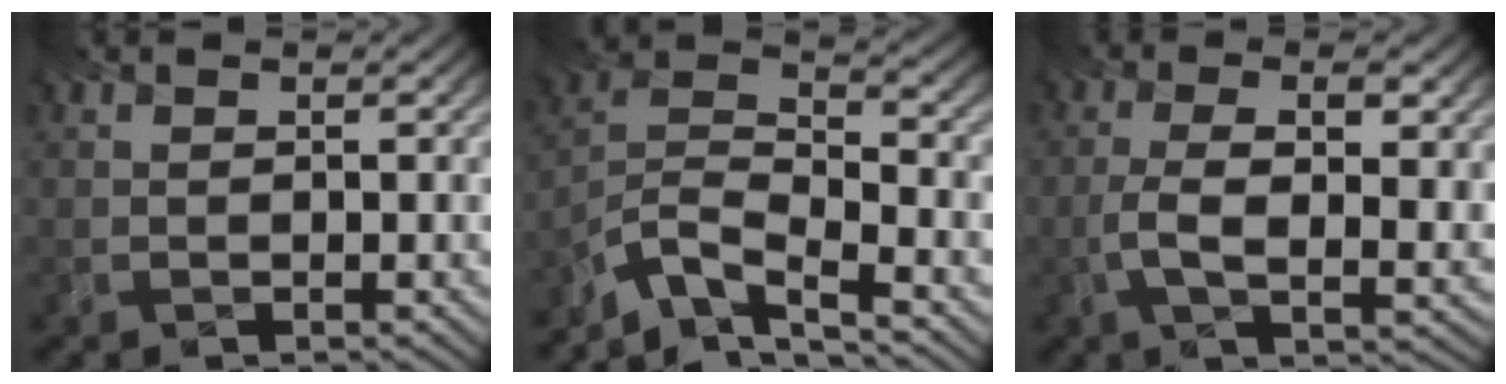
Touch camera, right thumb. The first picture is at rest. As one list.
[{"total": 8.0, "force": [-7.4, 1.2, 3.0], "torque": [-0.055, -0.004, -0.158]}, {"total": 6.1, "force": [-0.9, 2.3, 5.6], "torque": [-0.101, -0.017, -0.017]}]